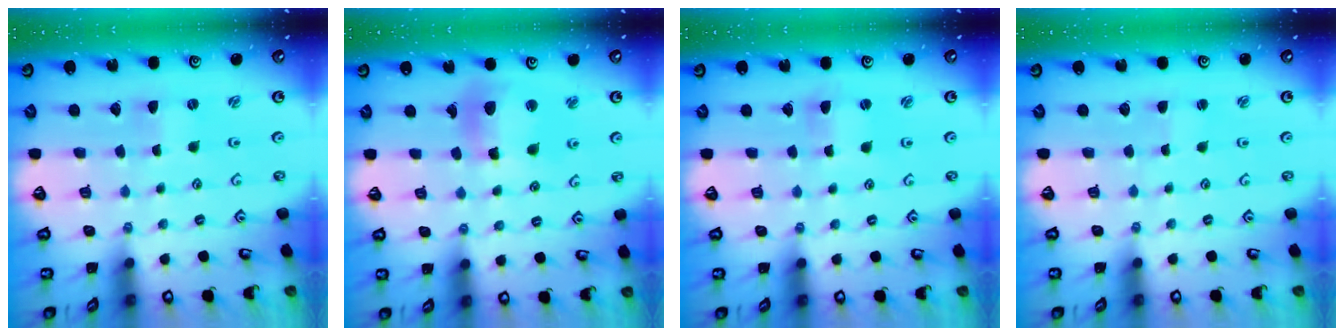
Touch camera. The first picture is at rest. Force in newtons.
{"total": 11.3, "press": 11.1, "slide": 2.0}
{"total": 1.4, "press": 1.4, "slide": 0.3}
{"total": 0.9, "press": 0.9, "slide": 0.2}